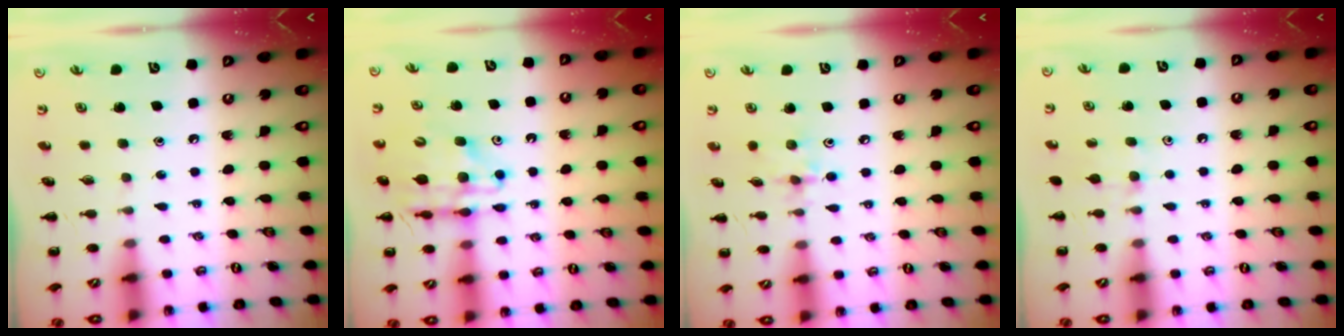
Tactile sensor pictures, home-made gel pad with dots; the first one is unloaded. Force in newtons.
{"total": 13.3, "press": 12.8, "slide": 3.6}
{"total": 2.9, "press": 2.9, "slide": 0.5}
{"total": 7.2, "press": 6.9, "slide": 1.9}